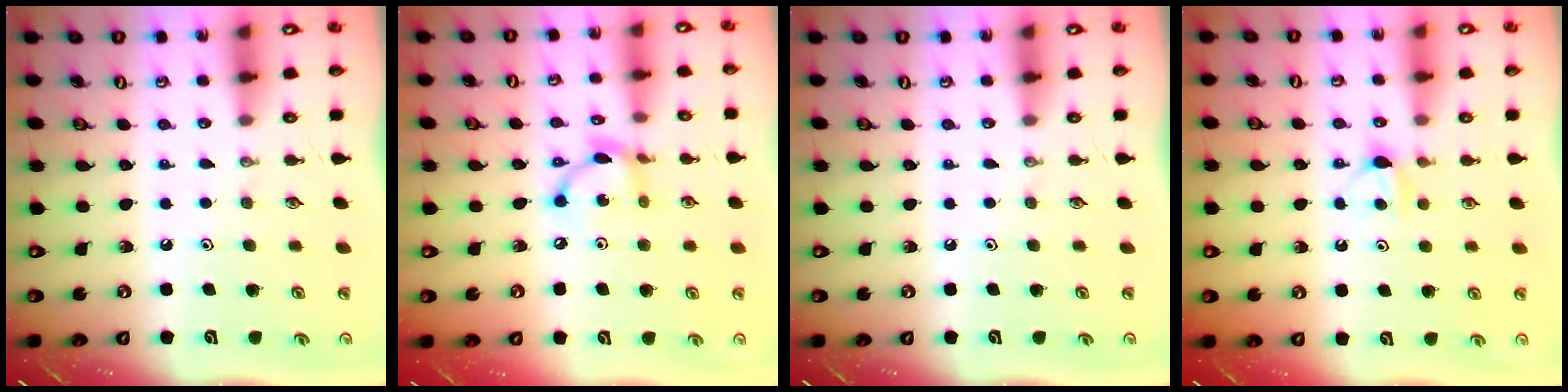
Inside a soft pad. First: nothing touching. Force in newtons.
{"total": 8.3, "press": 8.3, "slide": 0.2}
{"total": 0.0}
{"total": 5.0, "press": 5.0, "slide": 0.5}